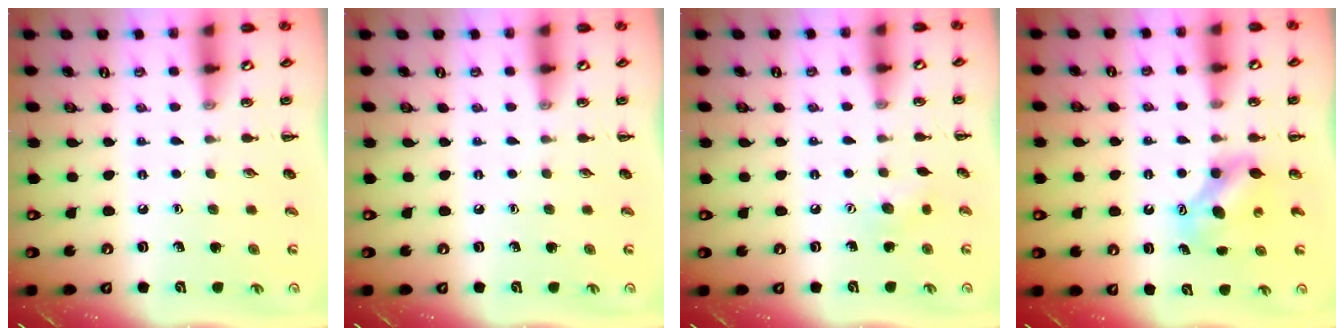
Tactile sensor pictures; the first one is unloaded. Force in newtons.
{"total": 0.0}
{"total": 5.9, "press": 5.7, "slide": 1.4}
{"total": 7.4, "press": 7.4, "slide": 0.5}